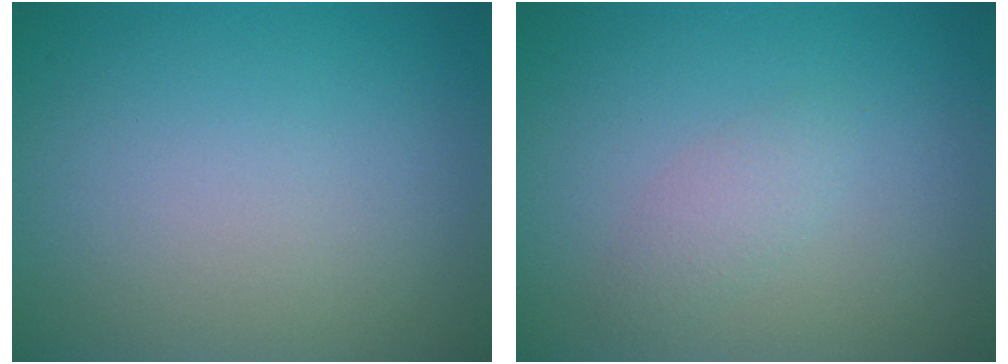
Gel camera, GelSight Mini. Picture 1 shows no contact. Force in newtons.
{"total": 1.5, "press": 1.5, "slide": 0.1}